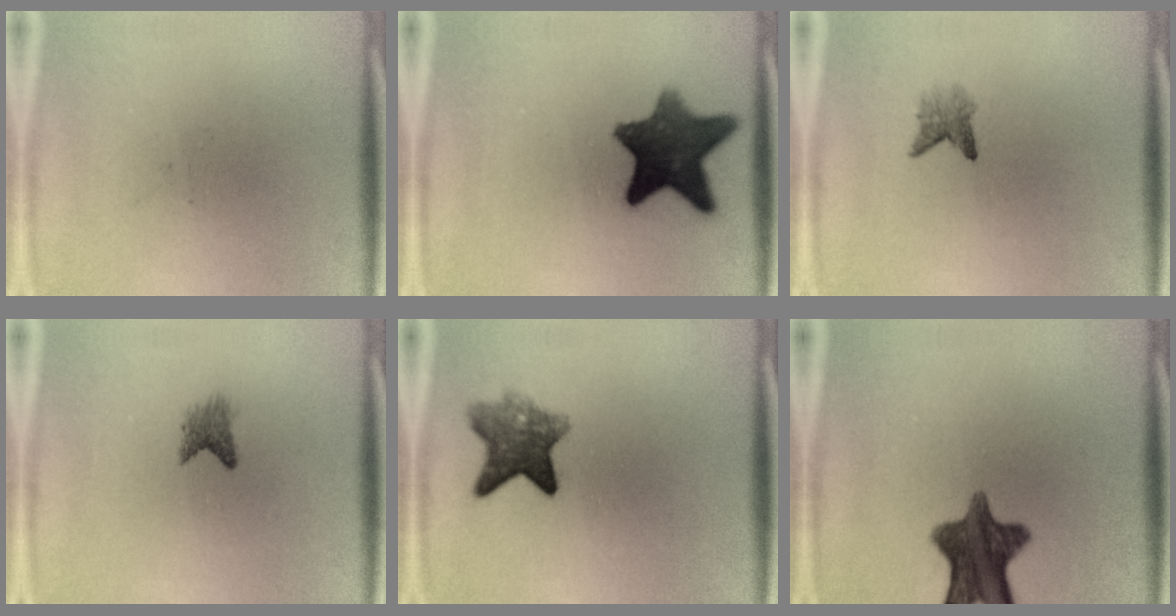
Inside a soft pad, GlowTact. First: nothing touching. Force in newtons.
{"total": 11.8}
{"total": 2.0}
{"total": 2.1}
{"total": 6.6}
{"total": 10.9}